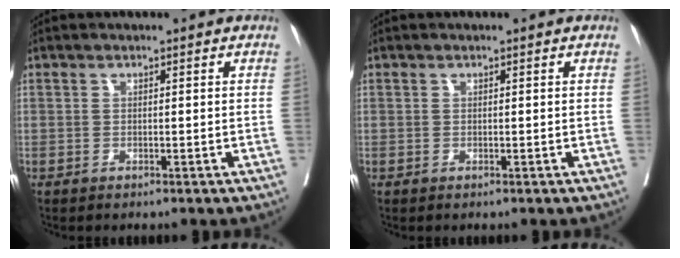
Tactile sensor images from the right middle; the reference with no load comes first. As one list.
[{"total": 0.0}]